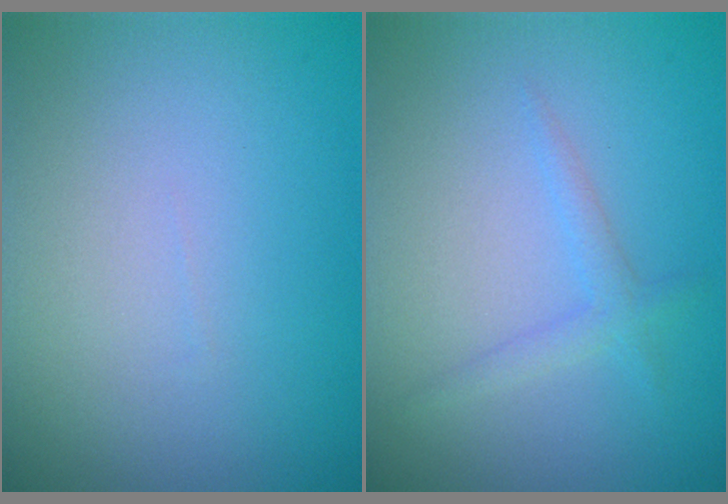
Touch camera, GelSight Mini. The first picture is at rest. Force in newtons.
{"total": 1.4, "press": 1.4, "slide": 0.0}